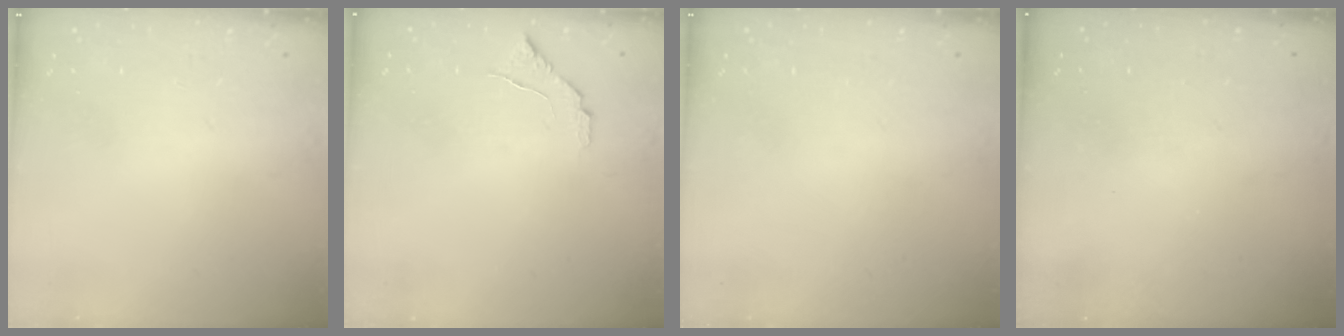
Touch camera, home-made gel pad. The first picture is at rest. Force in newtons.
{"total": 6.2, "press": 6.2, "slide": 0.5}
{"total": 0.0}
{"total": 3.3, "press": 3.3, "slide": 0.1}